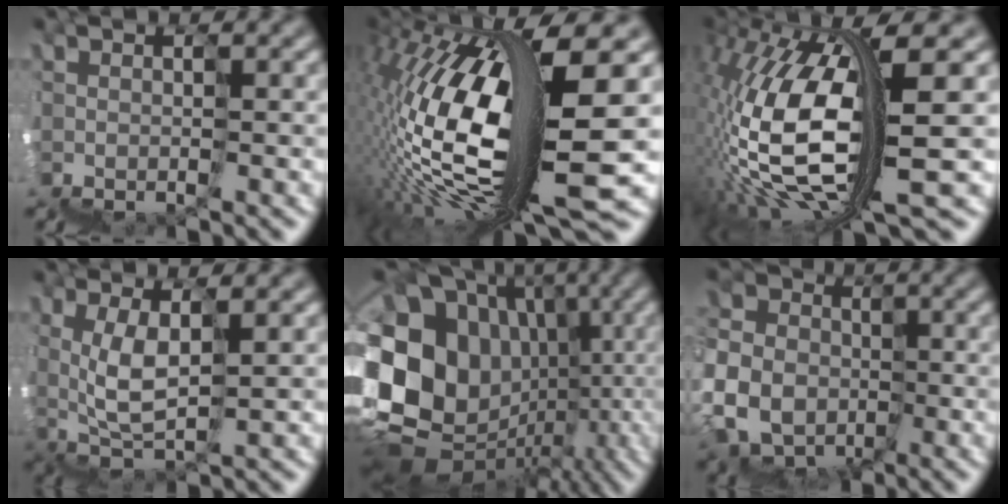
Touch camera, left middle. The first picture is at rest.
{"total": 12.0, "force": [-1.0, 2.5, 11.7], "torque": [-0.247, 0.009, -0.016]}
{"total": 9.1, "force": [0.5, 2.4, 8.7], "torque": [-0.196, 0.009, 0.017]}
{"total": 1.7, "force": [1.4, -0.7, 0.6], "torque": [-0.031, 0.021, 0.022]}
{"total": 15.3, "force": [0.1, 14.2, 5.6], "torque": [-0.085, 0.007, -0.009]}
{"total": 8.6, "force": [-2.0, 8.4, -0.1], "torque": [-0.020, 0.021, -0.076]}